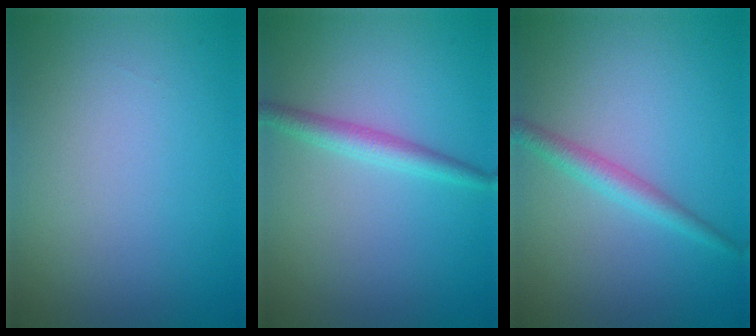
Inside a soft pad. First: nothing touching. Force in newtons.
{"total": 2.1, "press": 2.1, "slide": 0.1}
{"total": 2.2, "press": 2.2, "slide": 0.0}